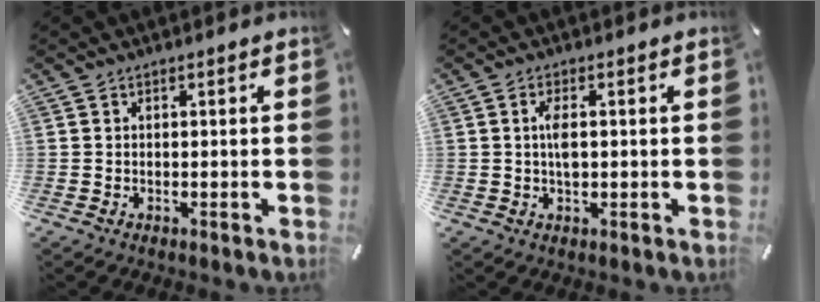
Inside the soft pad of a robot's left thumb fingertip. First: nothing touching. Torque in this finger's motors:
{"motor_torque": [0.48, 1.19, 0.39, -0.33, 0.00]}